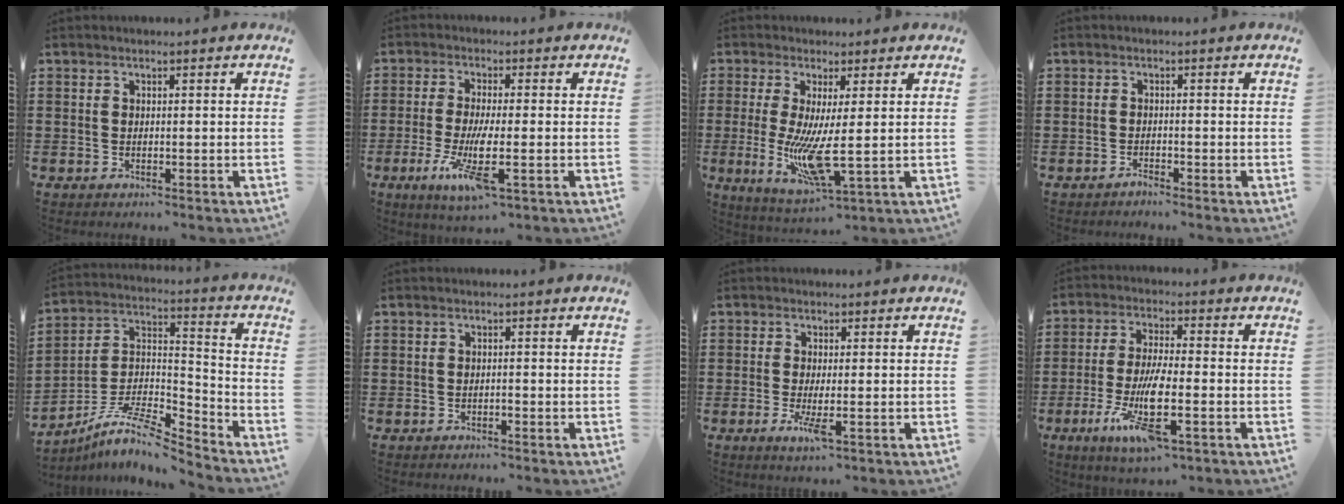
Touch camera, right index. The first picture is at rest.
{"total": 7.6, "force": [-2.7, 1.2, 7.0], "torque": [-0.155, -0.021, -0.052]}
{"total": 8.9, "force": [0.0, 1.6, 8.7], "torque": [-0.175, -0.027, 0.002]}
{"total": 1.2, "force": [-1.2, 0.1, 0.0], "torque": [-0.003, 0.003, -0.025]}
{"total": 8.8, "force": [-7.7, 1.7, 4.0], "torque": [-0.089, 0.006, -0.157]}
{"total": 0.6, "force": [-0.3, 0.0, 0.5], "torque": [-0.010, -0.004, -0.005]}
{"total": 3.4, "force": [-1.2, 0.5, 3.2], "torque": [-0.066, -0.015, -0.022]}
{"total": 10.4, "force": [-4.2, 2.3, 9.2], "torque": [-0.195, -0.010, -0.079]}